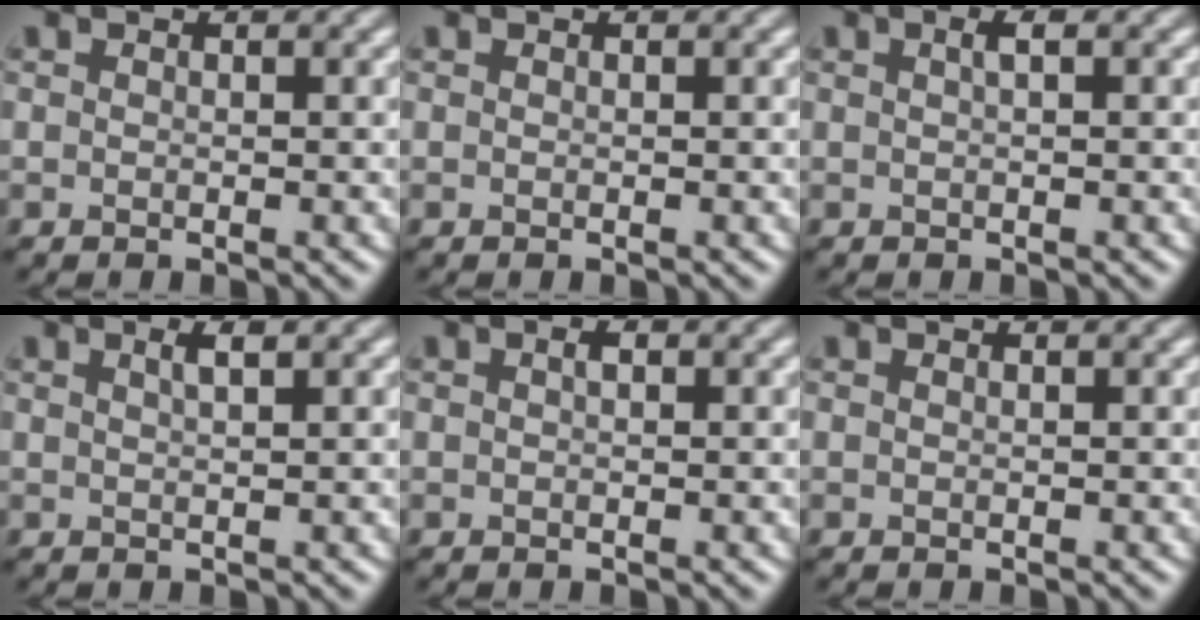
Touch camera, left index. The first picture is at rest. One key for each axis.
{"total": 0.0}
{"total": 1.1, "fx": 0.3, "fy": 0.2, "fz": 1.0, "tx": -0.018, "ty": 0.007, "tz": 0.005}
{"total": 1.5, "fx": 0.8, "fy": 0.4, "fz": 1.2, "tx": -0.016, "ty": 0.005, "tz": 0.011}
{"total": 0.7, "fx": 0.2, "fy": 0.3, "fz": 0.6, "tx": -0.012, "ty": 0.003, "tz": 0.003}
{"total": 0.0}